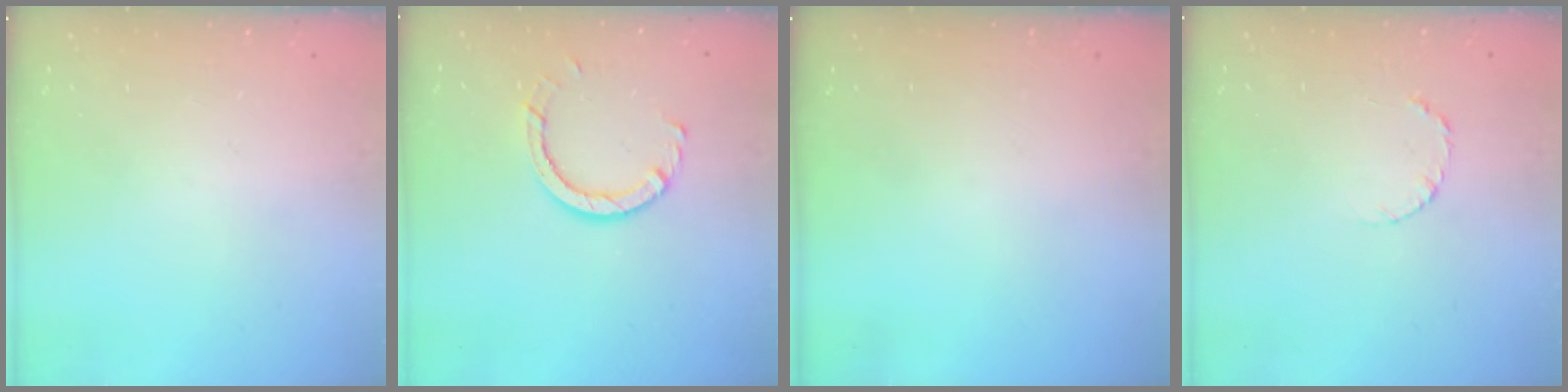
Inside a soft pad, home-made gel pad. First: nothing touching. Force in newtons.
{"total": 6.3, "press": 6.3, "slide": 0.3}
{"total": 0.0}
{"total": 3.9, "press": 3.8, "slide": 0.5}